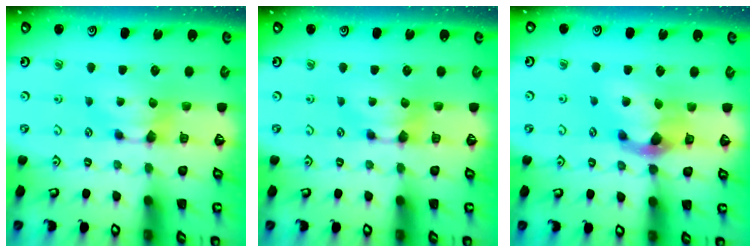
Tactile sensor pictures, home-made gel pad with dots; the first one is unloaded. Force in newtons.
{"total": 0.0}
{"total": 4.7, "press": 4.1, "slide": 2.1}